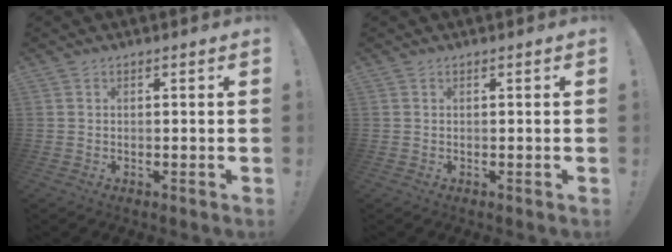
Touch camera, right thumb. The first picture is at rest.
{"total": 0.0}